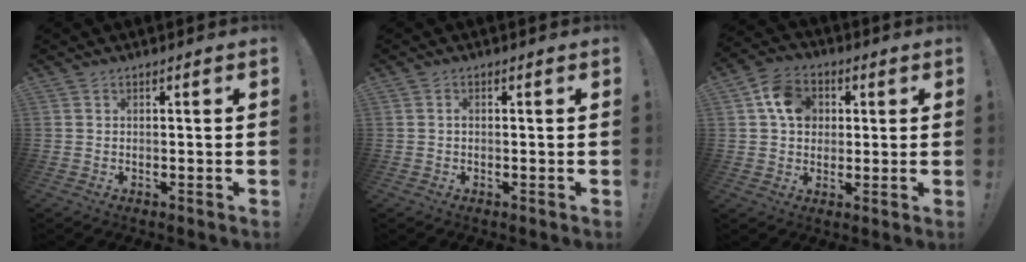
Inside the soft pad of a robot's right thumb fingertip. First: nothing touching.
{"total": 0.6, "force": [-0.2, 0.3, 0.4], "torque": [-0.009, 0.002, -0.005]}
{"total": 10.7, "force": [2.9, 8.9, 5.2], "torque": [-0.076, 0.005, 0.059]}